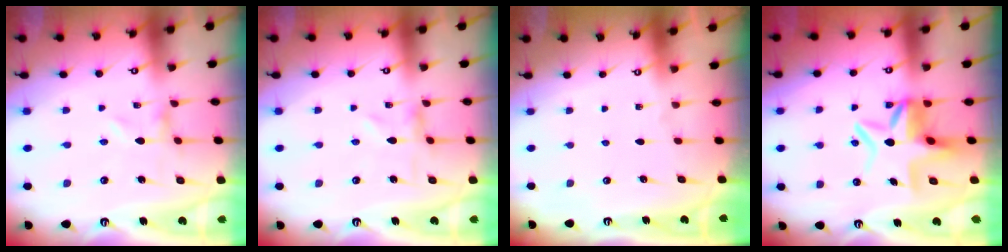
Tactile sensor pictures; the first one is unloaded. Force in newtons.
{"total": 0.7, "press": 0.7, "slide": 0.2}
{"total": 0.0}
{"total": 10.3, "press": 10.3, "slide": 1.0}